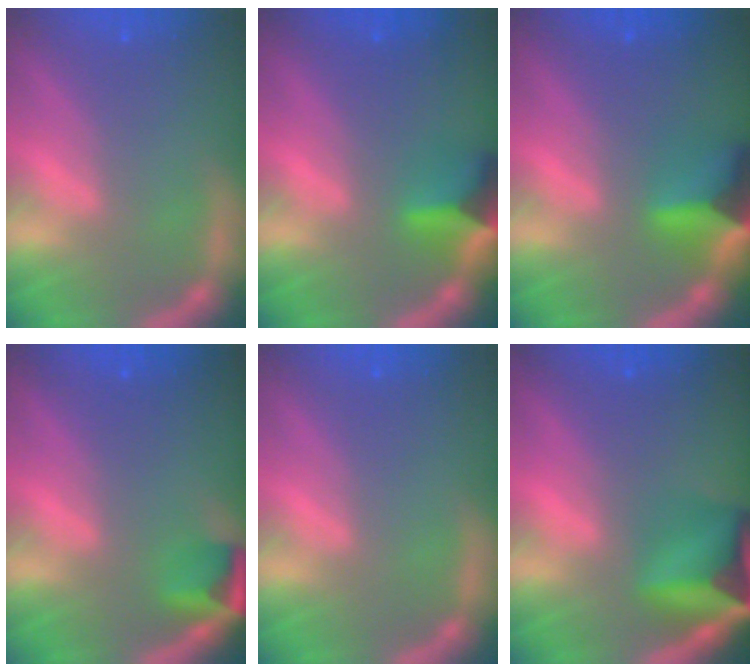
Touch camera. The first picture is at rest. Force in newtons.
{"total": 4.5}
{"total": 5.9}
{"total": 2.9}
{"total": 0.0}
{"total": 9.0}